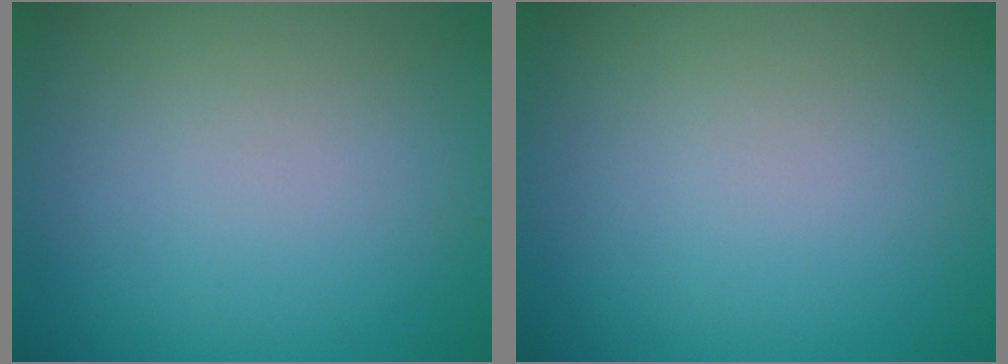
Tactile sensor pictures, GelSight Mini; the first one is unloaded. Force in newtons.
{"total": 0.0}